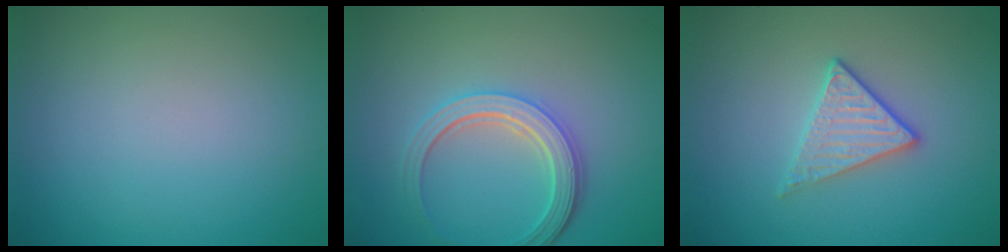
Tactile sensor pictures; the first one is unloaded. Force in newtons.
{"total": 4.4, "press": 3.4, "slide": 2.7}
{"total": 2.3, "press": 2.0, "slide": 1.0}